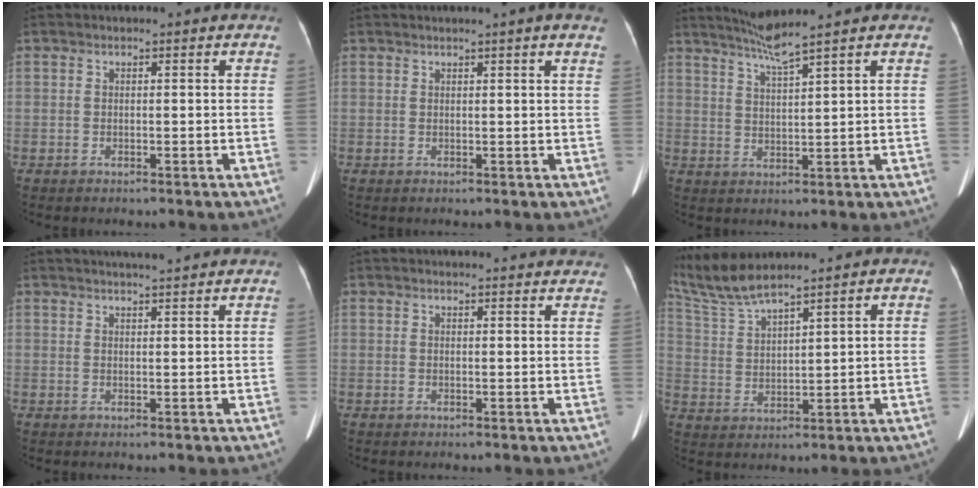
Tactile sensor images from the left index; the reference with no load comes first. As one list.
[{"total": 2.4, "force": [1.7, -0.6, 1.5], "torque": [-0.017, 0.006, 0.022]}, {"total": 4.6, "force": [3.9, -1.7, 1.8], "torque": [-0.040, -0.009, 0.080]}, {"total": 5.9, "force": [5.3, -0.1, 2.5], "torque": [-0.038, 0.016, 0.062]}, {"total": 10.1, "force": [9.7, 1.4, 2.5], "torque": [-0.008, 0.006, 0.088]}, {"total": 7.9, "force": [7.3, -0.5, 3.0], "torque": [-0.080, 0.007, 0.156]}]